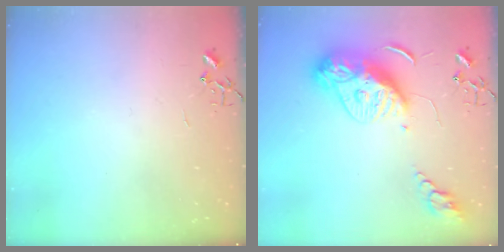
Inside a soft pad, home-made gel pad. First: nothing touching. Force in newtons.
{"total": 14.4, "press": 14.4, "slide": 1.3}